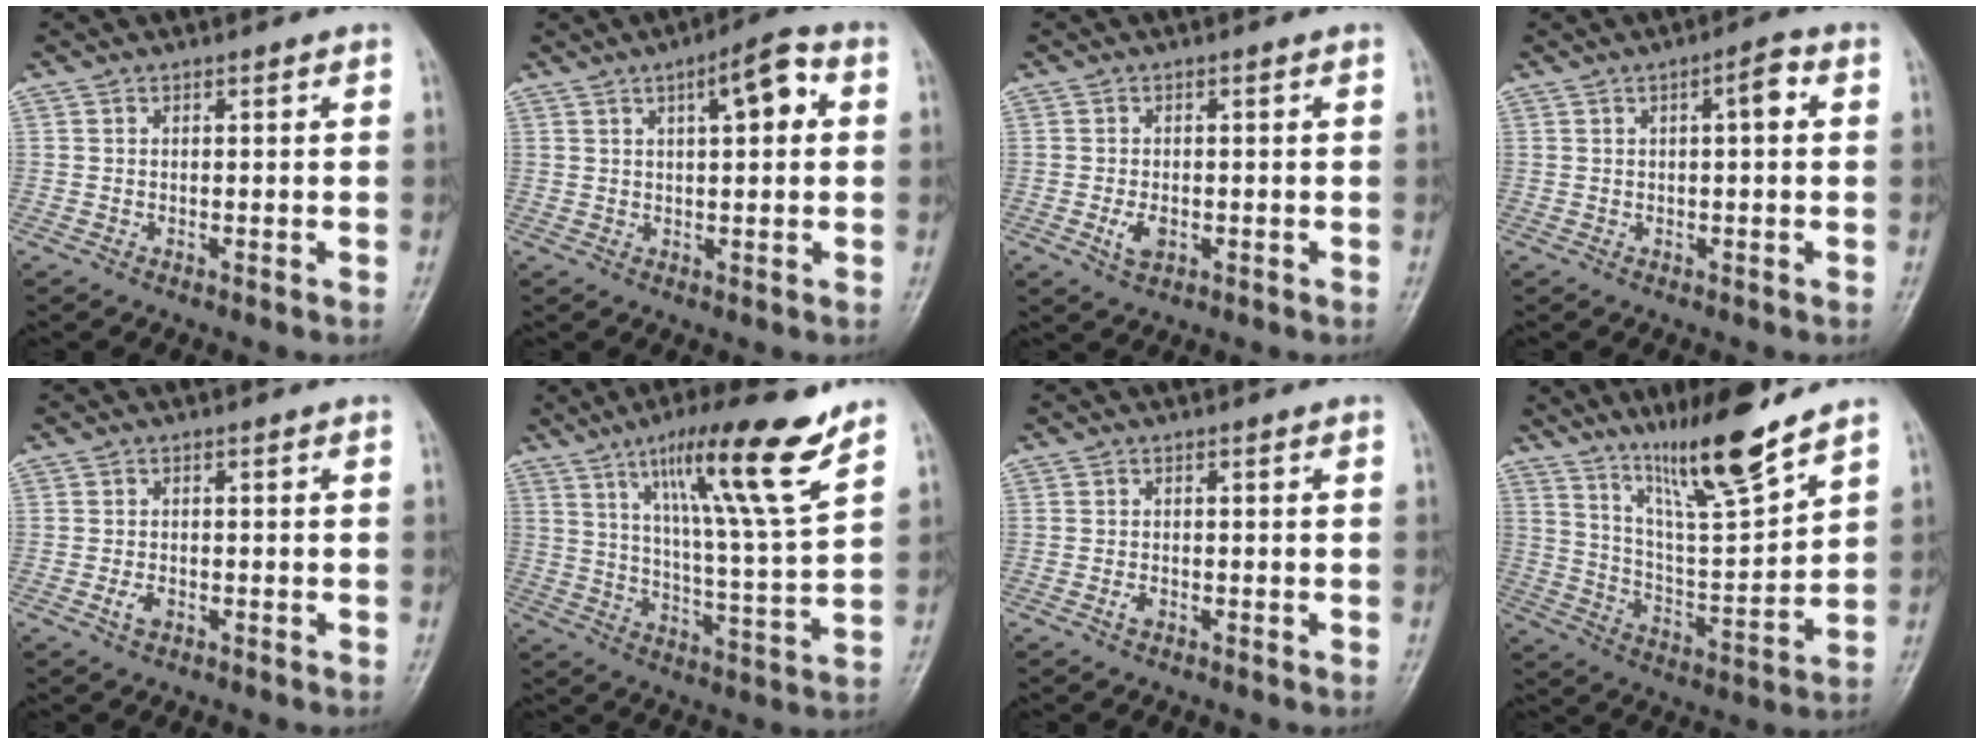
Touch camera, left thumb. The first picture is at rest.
{"total": 7.8, "force": [2.4, 2.5, 7.0], "torque": [-0.089, 0.013, 0.029]}
{"total": 2.8, "force": [-0.7, 1.7, 2.1], "torque": [-0.037, -0.003, -0.011]}
{"total": 3.7, "force": [0.9, 1.1, 3.4], "torque": [-0.050, 0.010, 0.009]}
{"total": 1.7, "force": [-0.7, 1.1, 1.2], "torque": [-0.024, 0.001, -0.014]}
{"total": 17.5, "force": [10.6, 1.2, 13.9], "torque": [-0.216, -0.052, 0.172]}
{"total": 1.0, "force": [-0.5, 0.6, 0.7], "torque": [-0.012, 0.002, -0.010]}
{"total": 15.3, "force": [11.4, 1.6, 10.1], "torque": [-0.161, -0.073, 0.206]}